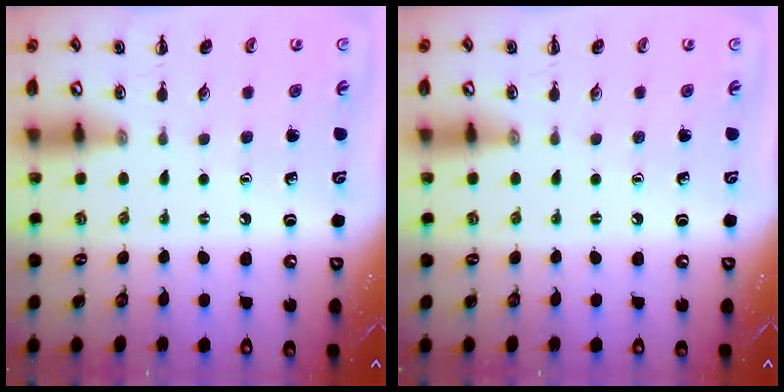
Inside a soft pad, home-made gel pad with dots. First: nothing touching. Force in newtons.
{"total": 0.0}